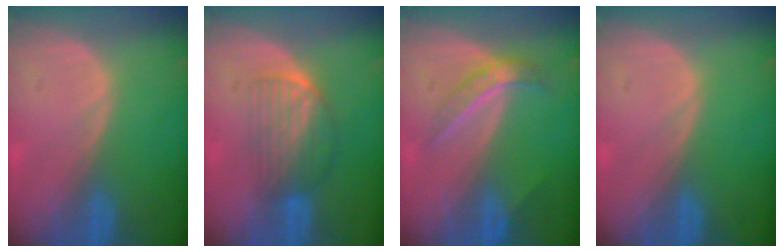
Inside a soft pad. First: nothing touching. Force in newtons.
{"total": 6.9, "press": 5.8, "slide": 3.7}
{"total": 4.6, "press": 4.1, "slide": 2.3}
{"total": 0.0}